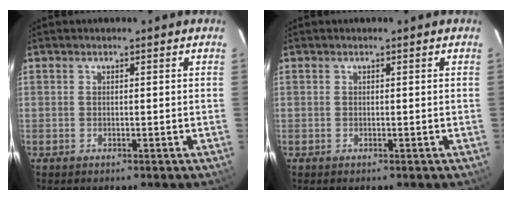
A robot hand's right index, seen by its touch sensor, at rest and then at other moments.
{"total": 0.0}